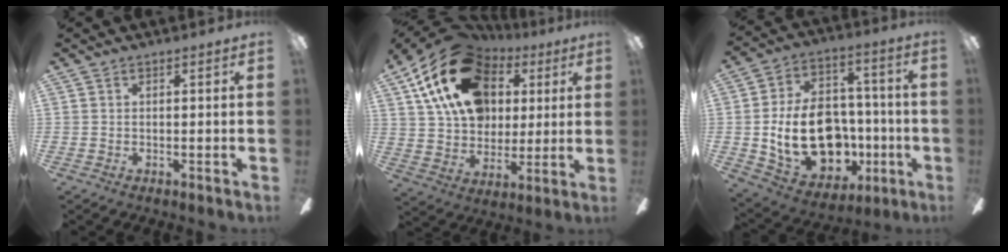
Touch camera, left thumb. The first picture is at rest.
{"total": 23.7, "force": [10.4, 16.4, 13.4], "torque": [-0.244, -0.032, 0.189]}
{"total": 20.7, "force": [-2.9, 14.9, 14.2], "torque": [-0.279, 0.017, -0.028]}